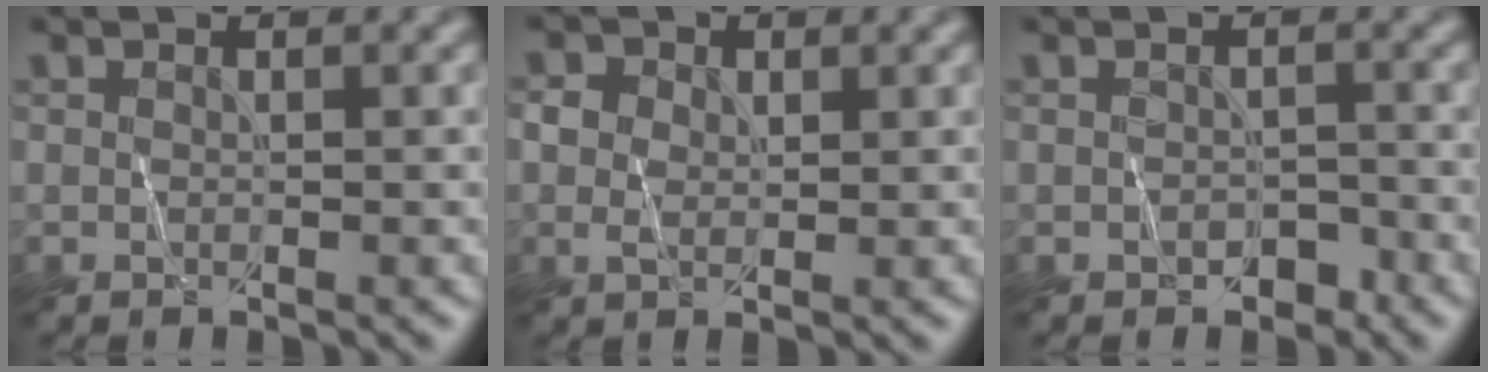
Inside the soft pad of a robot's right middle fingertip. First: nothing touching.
{"total": 2.1, "force": [0.4, 1.6, 1.2], "torque": [-0.026, 0.003, 0.007]}
{"total": 1.4, "force": [-0.7, 0.9, 0.7], "torque": [-0.010, -0.001, -0.012]}